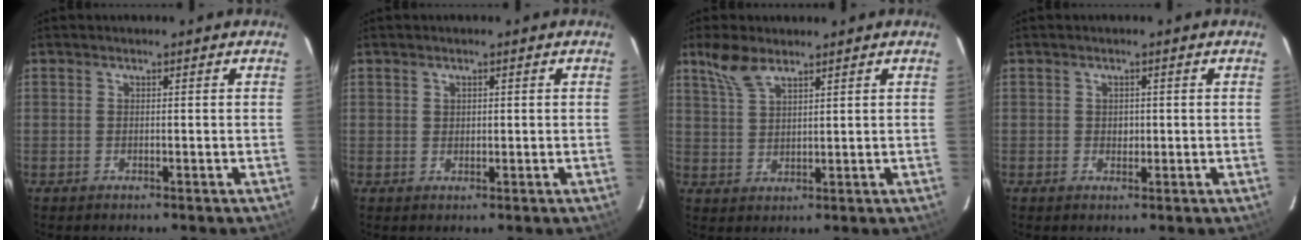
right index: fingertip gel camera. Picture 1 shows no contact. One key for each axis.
{"total": 1.1, "fx": 0.4, "fy": 1.0, "fz": 0.3, "tx": -0.003, "ty": 0.004, "tz": 0.008}
{"total": 5.6, "fx": 4.1, "fy": 2.1, "fz": 3.1, "tx": -0.066, "ty": 0.009, "tz": 0.086}
{"total": 1.3, "fx": 0.0, "fy": 1.2, "fz": 0.5, "tx": -0.005, "ty": 0.002, "tz": 0.001}